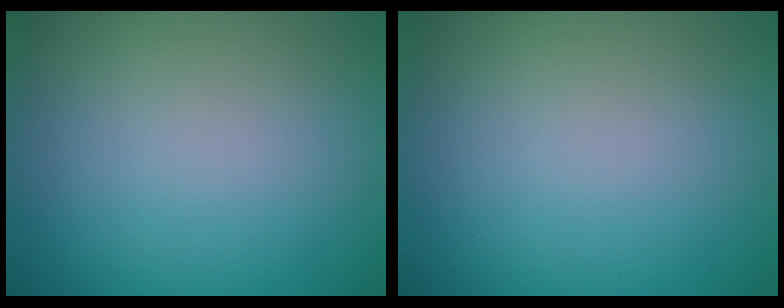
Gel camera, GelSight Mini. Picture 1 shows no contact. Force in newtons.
{"total": 0.0}